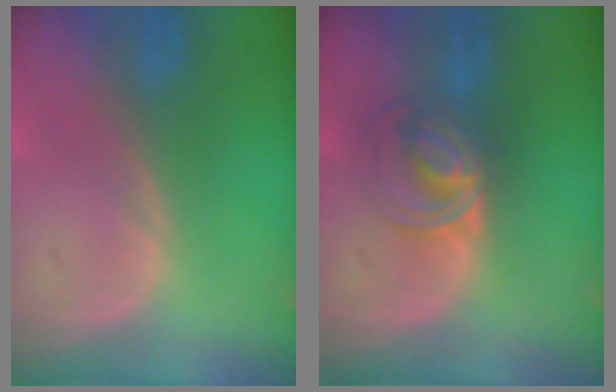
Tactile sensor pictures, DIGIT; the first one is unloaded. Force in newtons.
{"total": 6.6, "press": 5.8, "slide": 3.2}